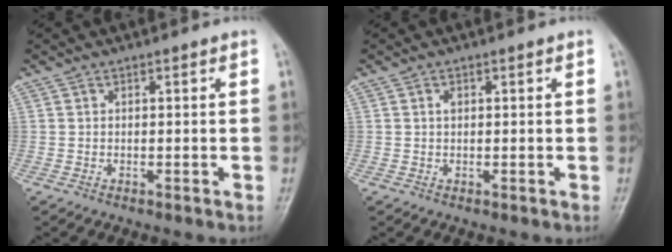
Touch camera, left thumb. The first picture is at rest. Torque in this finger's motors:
{"motor_torque": [0.42, -0.06, 0.13, -0.31, 0.00]}